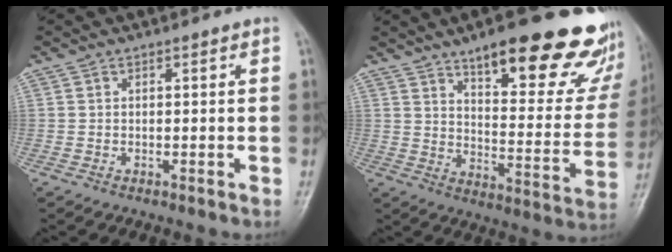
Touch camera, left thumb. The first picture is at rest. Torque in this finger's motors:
{"motor_torque": [1.71, 1.71, 1.42, -1.35, 0.12]}